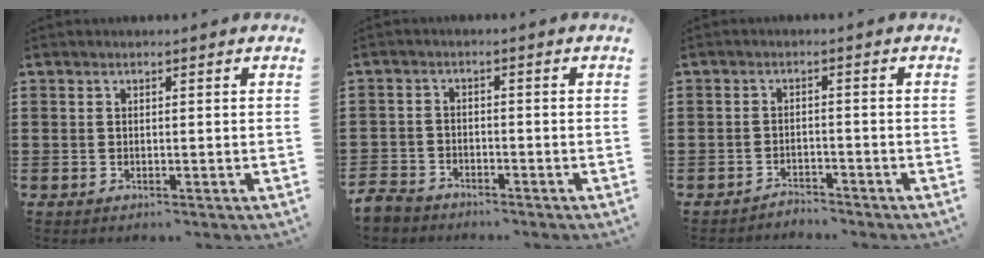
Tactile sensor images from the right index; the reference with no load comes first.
{"total": 2.9, "force": [-2.8, 0.9, 0.1], "torque": [-0.015, 0.000, -0.062]}
{"total": 2.3, "force": [-2.2, 0.2, -0.2], "torque": [-0.004, 0.002, -0.050]}